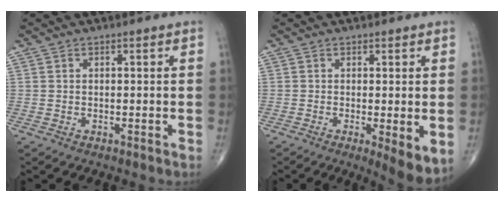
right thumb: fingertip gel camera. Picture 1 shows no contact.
{"total": 5.9, "force": [-1.1, 1.4, 5.6], "torque": [-0.086, -0.020, -0.018]}